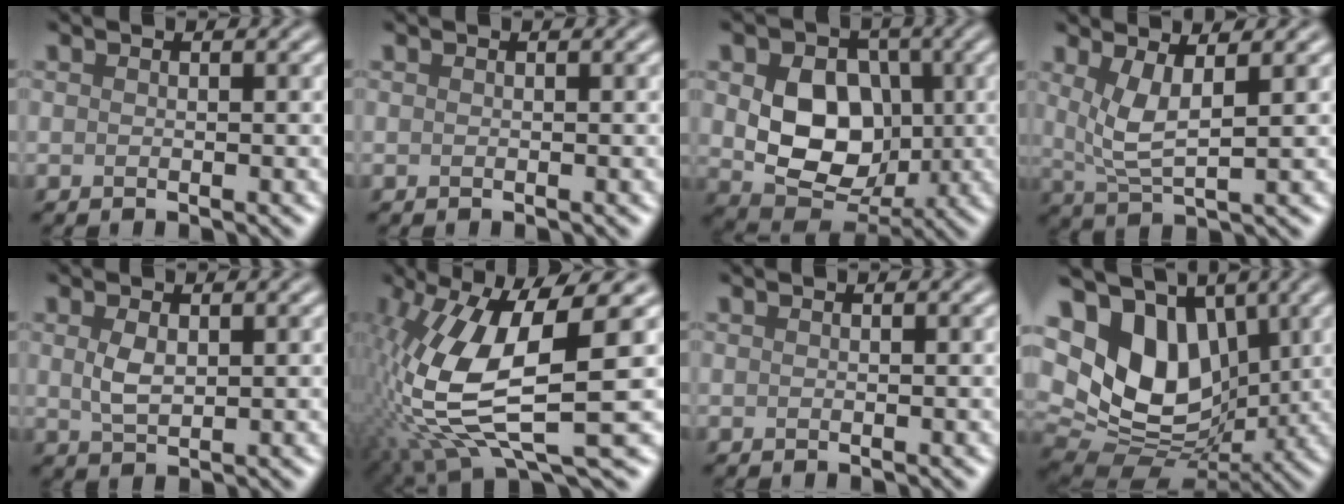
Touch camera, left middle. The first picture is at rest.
{"total": 0.0}
{"total": 8.4, "force": [0.7, 6.4, 5.4], "torque": [-0.105, -0.011, 0.013]}
{"total": 3.6, "force": [1.3, 1.0, 3.1], "torque": [-0.070, -0.008, 0.031]}
{"total": 2.2, "force": [0.6, 1.2, 1.8], "torque": [-0.044, -0.001, 0.016]}
{"total": 11.4, "force": [-0.1, 3.6, 10.8], "torque": [-0.236, -0.014, 0.001]}
{"total": 0.0}
{"total": 13.5, "force": [3.5, 9.5, 8.9], "torque": [-0.180, 0.002, 0.060]}